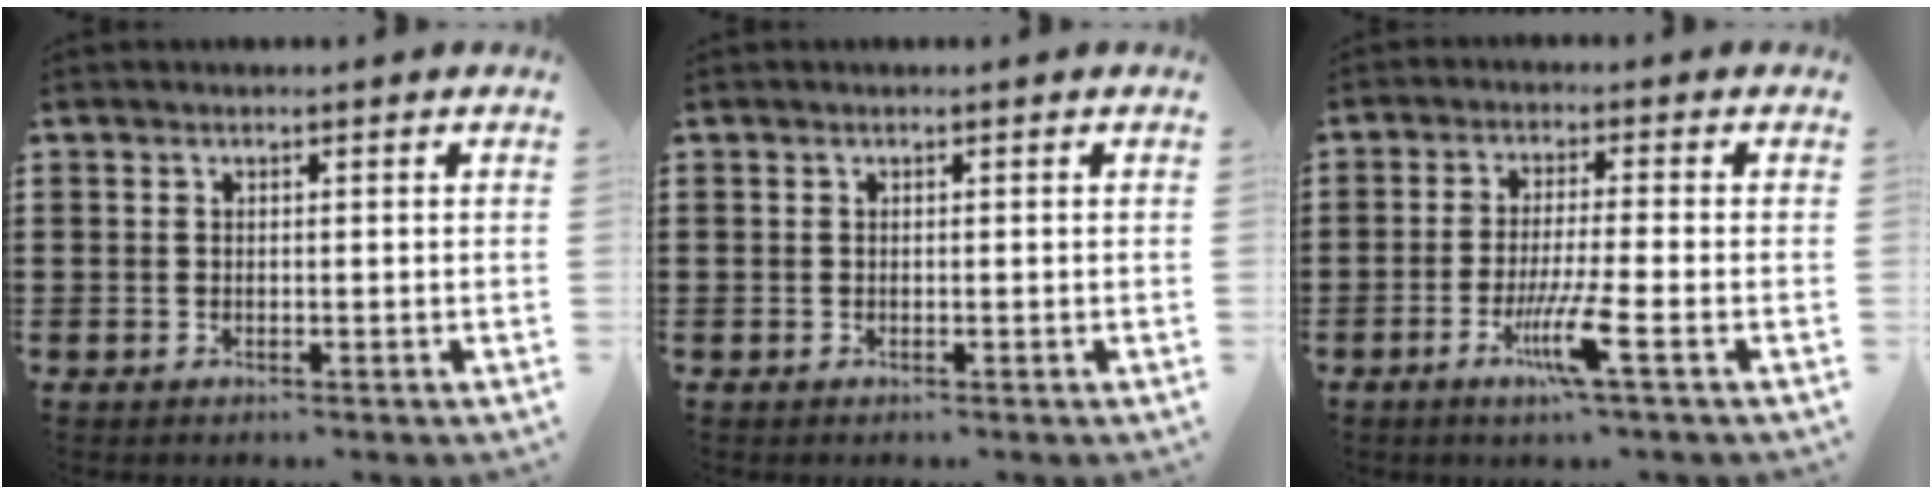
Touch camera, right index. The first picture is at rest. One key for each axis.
{"total": 0.0}
{"total": 7.0, "fx": -3.1, "fy": 0.1, "fz": 6.3, "tx": -0.122, "ty": -0.016, "tz": -0.056}